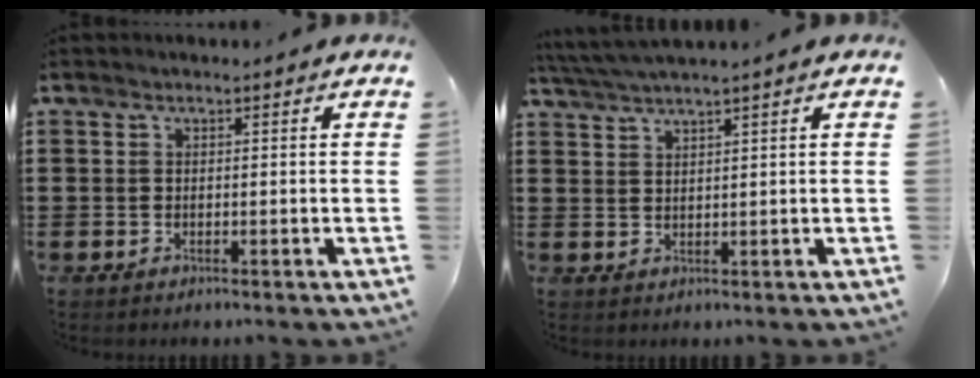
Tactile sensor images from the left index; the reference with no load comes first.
{"total": 2.4, "force": [2.2, -0.5, 0.8], "torque": [-0.023, -0.001, 0.040]}